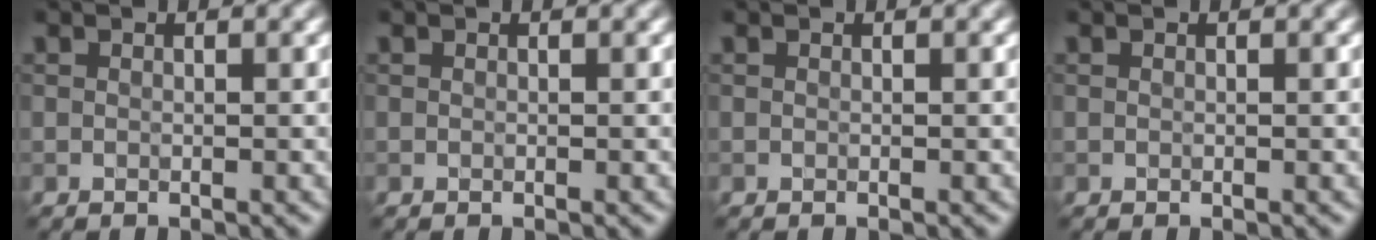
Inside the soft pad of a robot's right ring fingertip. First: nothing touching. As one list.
[{"total": 0.0}, {"total": 0.0}, {"total": 0.0}]